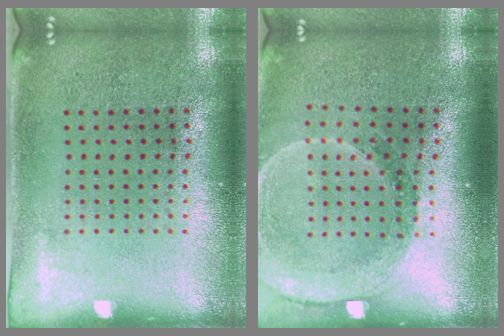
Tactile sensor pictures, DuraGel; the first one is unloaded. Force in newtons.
{"total": 1.6, "press": 1.6, "slide": 0.1}